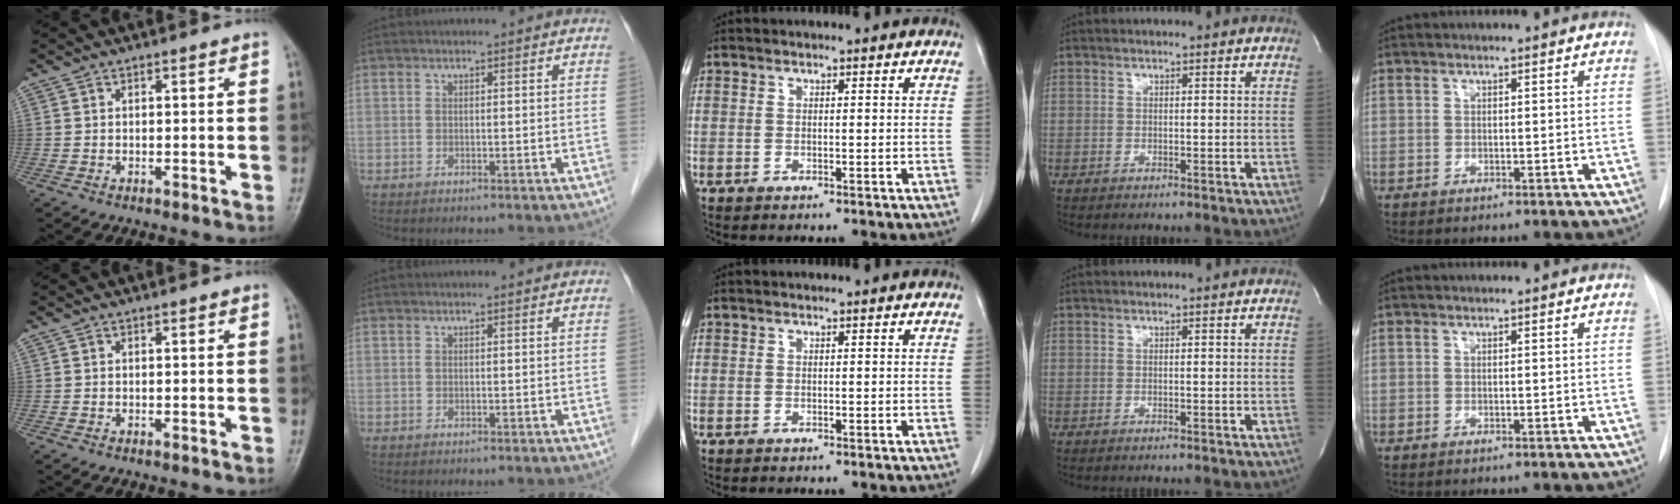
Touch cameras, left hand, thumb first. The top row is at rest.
{"thumb": {"total": 0.7, "force": [0.4, 0.3, 0.5], "torque": [-0.007, -0.002, 0.003]}}